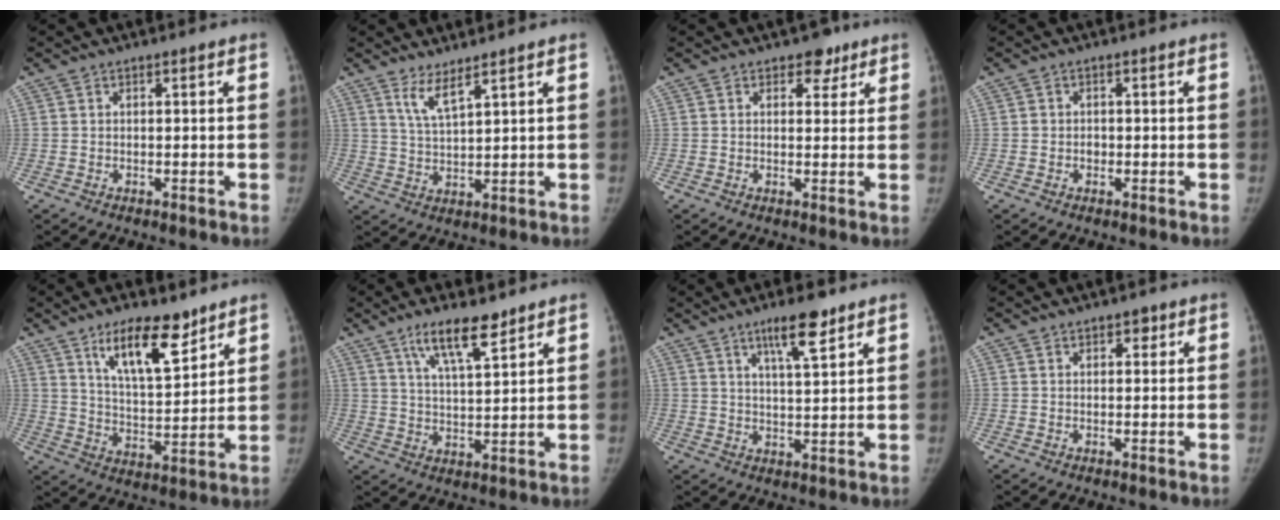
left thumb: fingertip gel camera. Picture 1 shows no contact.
{"total": 4.5, "force": [3.2, 0.7, 3.1], "torque": [-0.063, -0.031, 0.070]}
{"total": 3.5, "force": [2.2, 2.4, 1.3], "torque": [0.008, -0.009, 0.028]}
{"total": 1.4, "force": [-0.4, 1.2, 0.5], "torque": [-0.003, 0.006, -0.007]}
{"total": 13.0, "force": [8.3, 4.8, 8.8], "torque": [-0.118, -0.055, 0.147]}
{"total": 9.1, "force": [6.2, 2.3, 6.3], "torque": [-0.099, -0.033, 0.115]}
{"total": 7.9, "force": [5.2, 1.6, 5.8], "torque": [-0.091, -0.028, 0.089]}
{"total": 1.7, "force": [1.0, 1.1, 0.8], "torque": [0.003, -0.002, 0.010]}